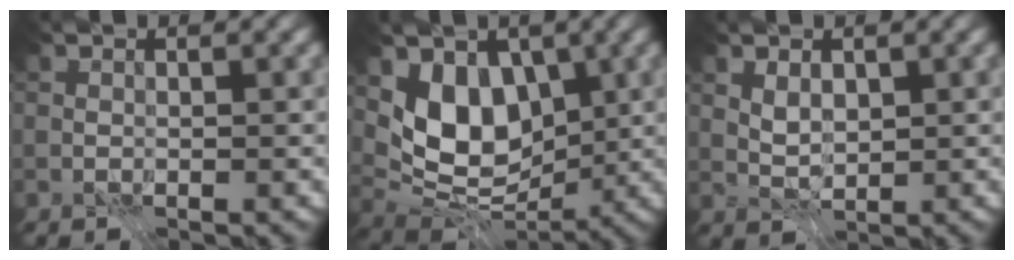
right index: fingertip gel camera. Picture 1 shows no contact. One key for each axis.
{"total": 7.0, "fx": 1.2, "fy": 4.8, "fz": 4.9, "tx": -0.087, "ty": -0.018, "tz": 0.016}
{"total": 1.6, "fx": 0.4, "fy": 1.0, "fz": 1.2, "tx": -0.021, "ty": -0.004, "tz": 0.010}